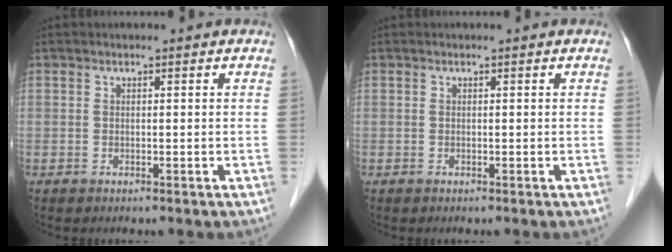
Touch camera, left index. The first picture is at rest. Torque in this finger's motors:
{"motor_torque": [0.00, 0.00, 0.00, 0.00]}